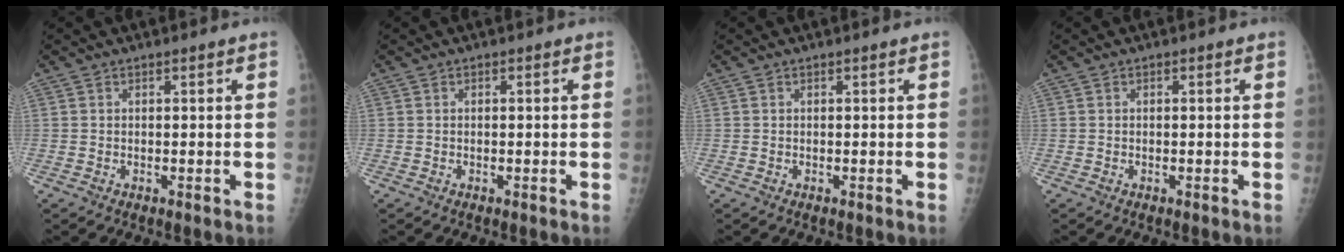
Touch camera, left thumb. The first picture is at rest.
{"total": 0.0}
{"total": 0.0}
{"total": 0.0}